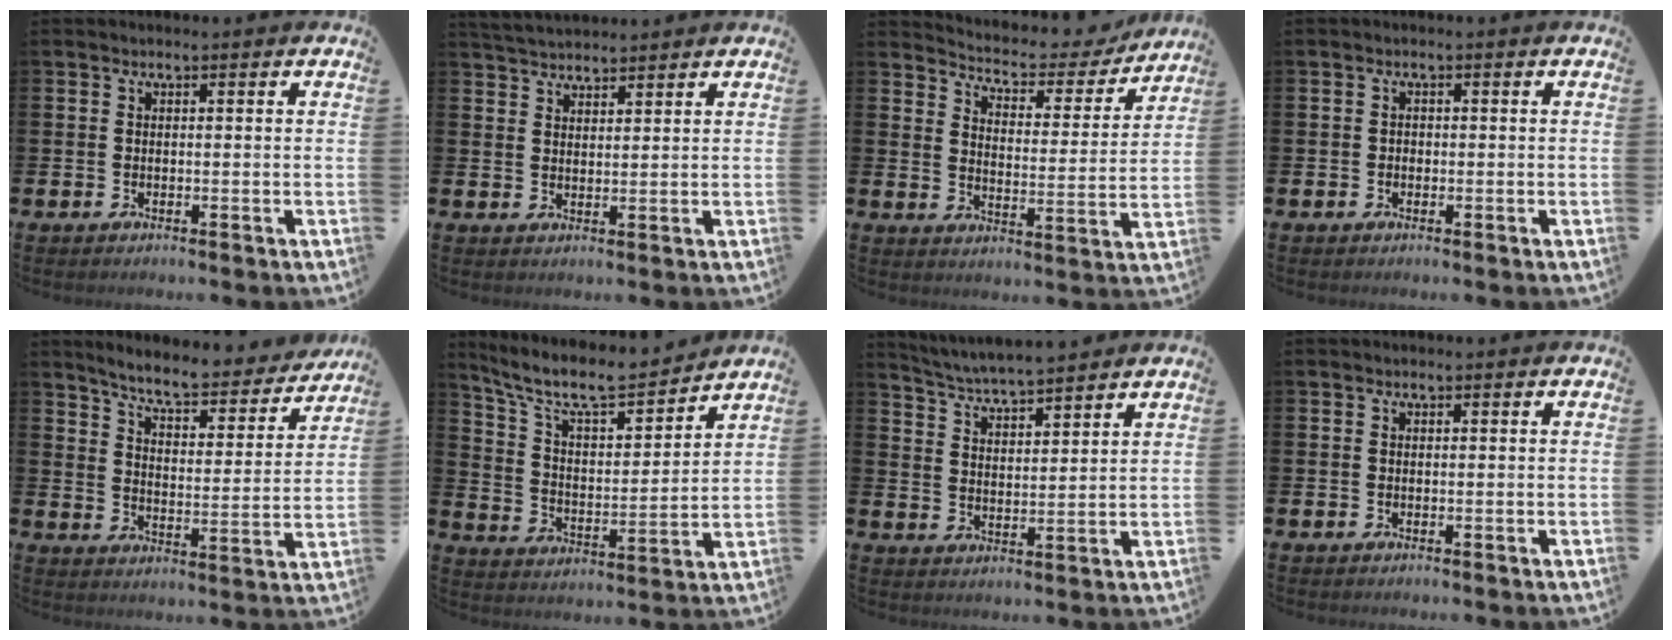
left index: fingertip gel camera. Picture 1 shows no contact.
{"total": 3.4, "force": [3.3, 0.5, 0.3], "torque": [-0.015, -0.013, 0.063]}
{"total": 4.5, "force": [4.2, 1.3, 0.8], "torque": [-0.042, -0.041, 0.064]}
{"total": 0.7, "force": [-0.3, 0.7, 0.2], "torque": [-0.009, 0.006, -0.006]}
{"total": 6.9, "force": [6.5, 1.0, 2.2], "torque": [-0.070, -0.047, 0.108]}
{"total": 9.0, "force": [8.0, 2.1, 3.5], "torque": [-0.111, -0.049, 0.140]}
{"total": 4.7, "force": [4.7, -0.1, 0.6], "torque": [-0.036, -0.031, 0.083]}
{"total": 0.0}